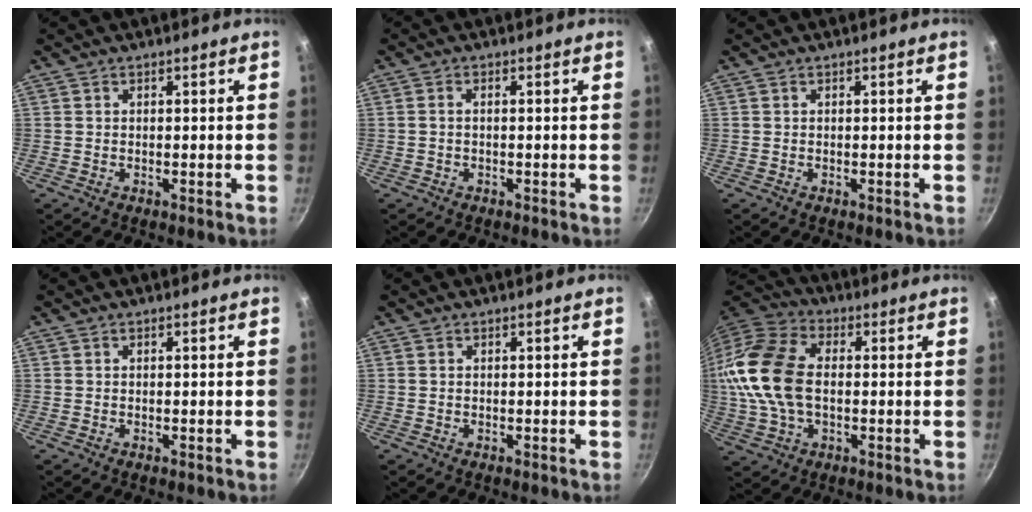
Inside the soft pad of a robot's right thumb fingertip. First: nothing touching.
{"total": 1.0, "force": [-0.3, 0.4, 0.9], "torque": [-0.029, 0.010, -0.006]}
{"total": 0.0}
{"total": 0.0}
{"total": 0.0}
{"total": 17.8, "force": [0.3, 11.4, 13.6], "torque": [-0.266, 0.029, -0.005]}